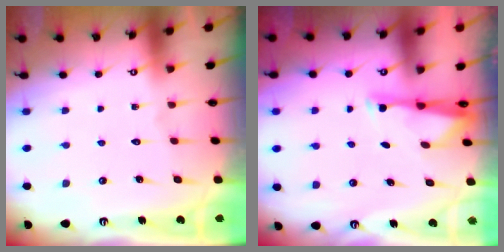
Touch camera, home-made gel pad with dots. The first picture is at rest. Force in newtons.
{"total": 3.0, "press": 2.9, "slide": 0.5}